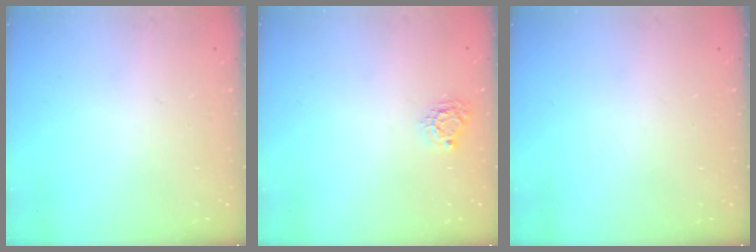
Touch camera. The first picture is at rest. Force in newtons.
{"total": 5.4, "press": 5.4, "slide": 0.3}
{"total": 0.0}